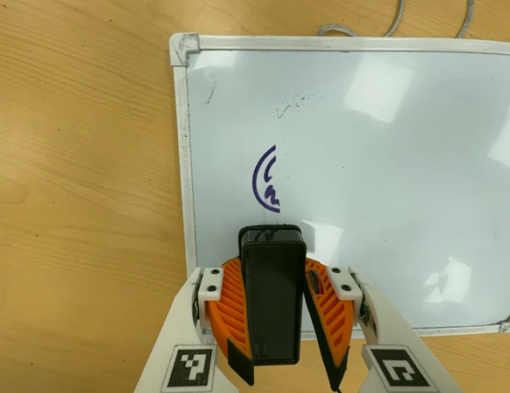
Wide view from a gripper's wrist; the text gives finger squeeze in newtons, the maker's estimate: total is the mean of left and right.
{"total": 9.0, "left": 9.2, "right": 8.8}